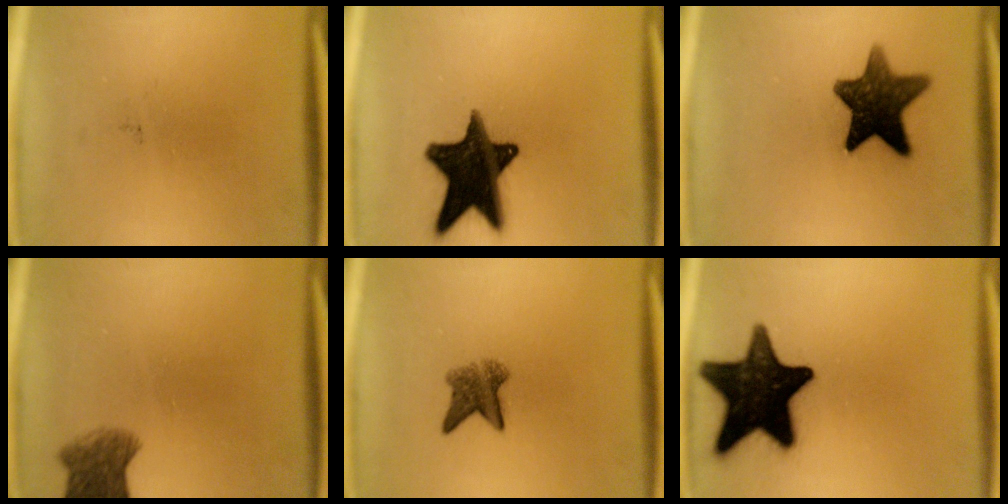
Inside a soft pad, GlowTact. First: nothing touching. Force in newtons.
{"total": 17.8}
{"total": 12.5}
{"total": 5.0}
{"total": 4.2}
{"total": 19.4}